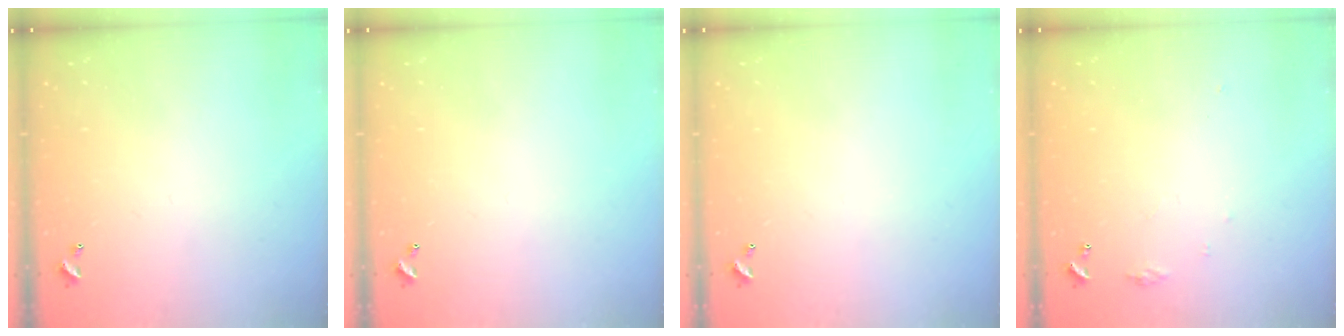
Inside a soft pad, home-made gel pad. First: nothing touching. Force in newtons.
{"total": 0.0}
{"total": 0.0}
{"total": 4.5, "press": 4.5, "slide": 0.5}